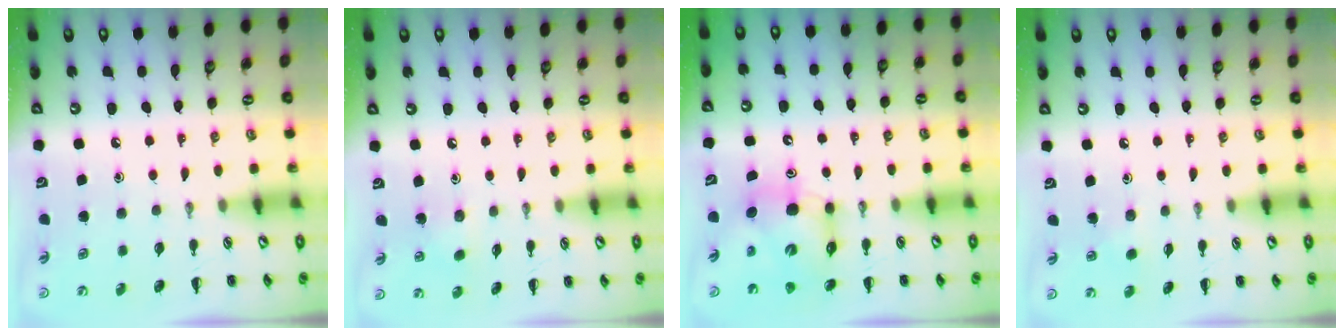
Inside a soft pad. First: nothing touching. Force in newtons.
{"total": 4.3, "press": 4.2, "slide": 1.2}
{"total": 7.9, "press": 7.6, "slide": 2.1}
{"total": 4.8, "press": 4.7, "slide": 1.2}